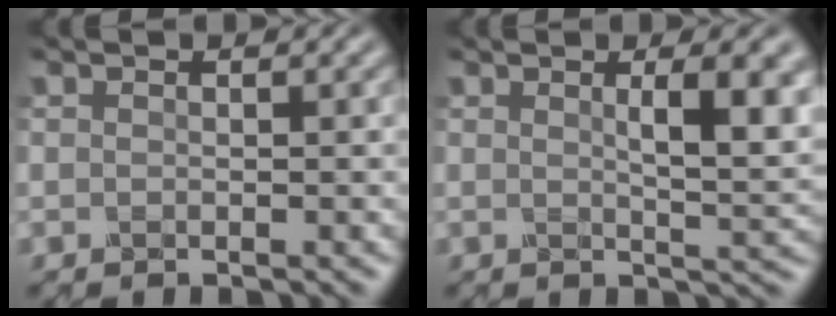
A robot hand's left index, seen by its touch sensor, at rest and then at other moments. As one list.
[{"total": 5.5, "force": [1.5, 1.5, 5.1], "torque": [-0.057, 0.002, 0.022]}]